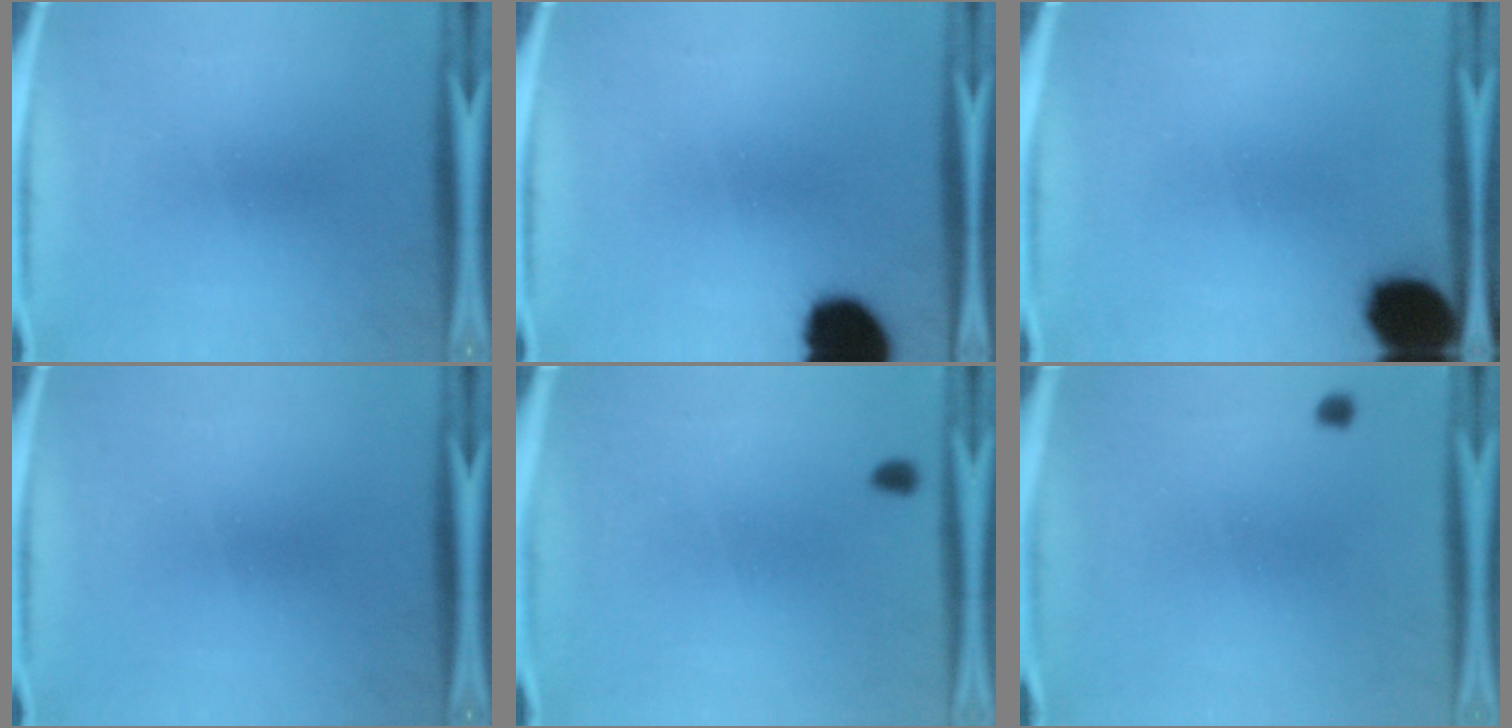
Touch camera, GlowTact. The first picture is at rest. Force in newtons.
{"total": 13.1}
{"total": 13.2}
{"total": 0.0}
{"total": 0.7}
{"total": 1.0}